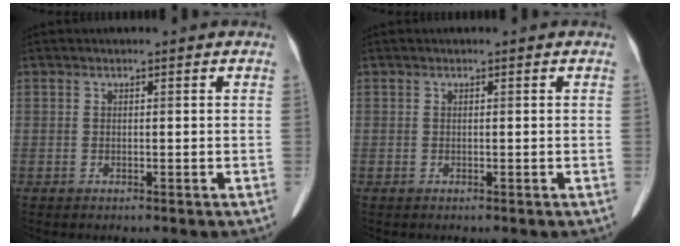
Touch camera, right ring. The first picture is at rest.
{"total": 0.0}